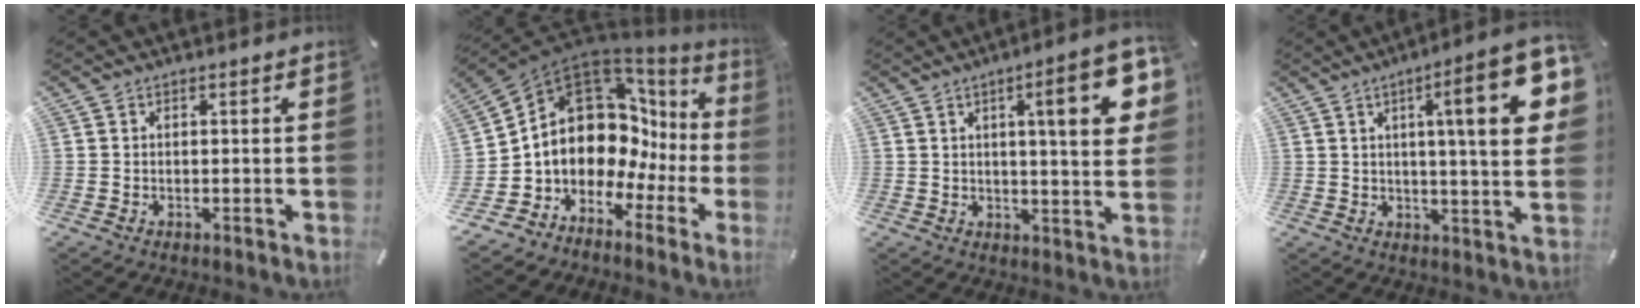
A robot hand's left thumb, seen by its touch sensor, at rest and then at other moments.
{"total": 12.8, "force": [2.8, 10.1, 7.3], "torque": [-0.143, -0.054, 0.050]}
{"total": 15.1, "force": [4.9, 3.2, 13.9], "torque": [-0.196, -0.014, 0.066]}
{"total": 19.1, "force": [5.9, 3.8, 17.7], "torque": [-0.258, -0.021, 0.073]}